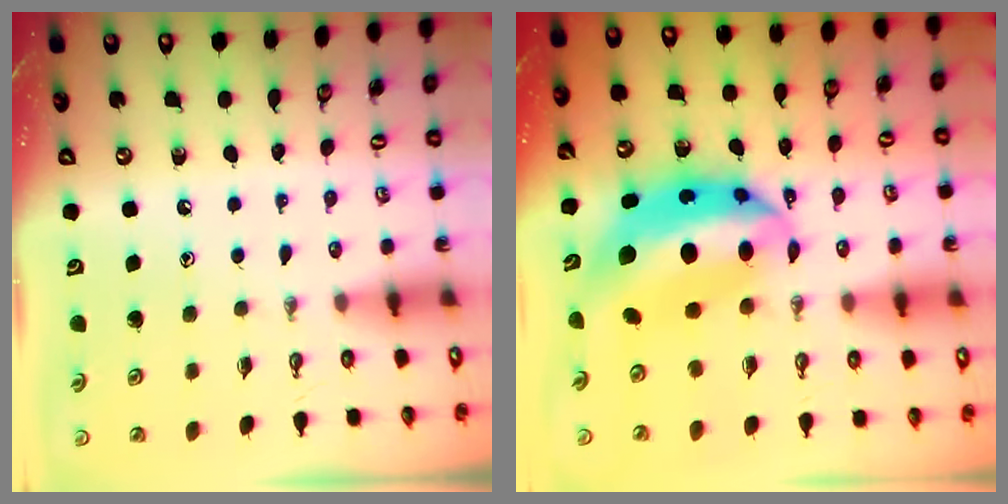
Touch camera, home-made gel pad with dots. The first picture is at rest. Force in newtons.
{"total": 12.5, "press": 12.4, "slide": 1.2}